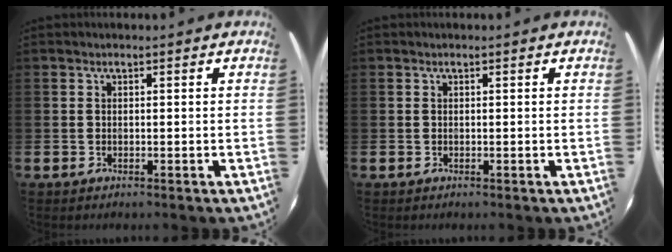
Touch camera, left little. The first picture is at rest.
{"total": 0.0}